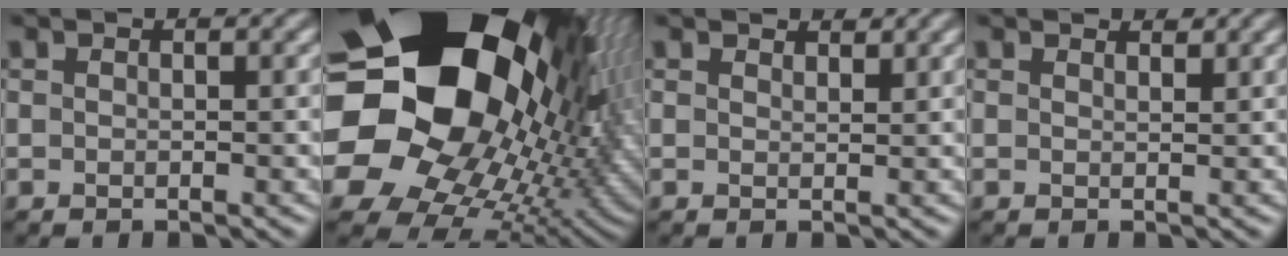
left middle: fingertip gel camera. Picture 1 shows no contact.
{"total": 23.5, "force": [6.3, 17.8, 14.0], "torque": [-0.274, -0.007, 0.100]}
{"total": 1.4, "force": [1.3, 0.0, -0.2], "torque": [0.002, -0.003, 0.017]}
{"total": 1.3, "force": [1.3, 0.1, -0.1], "torque": [0.002, -0.004, 0.014]}